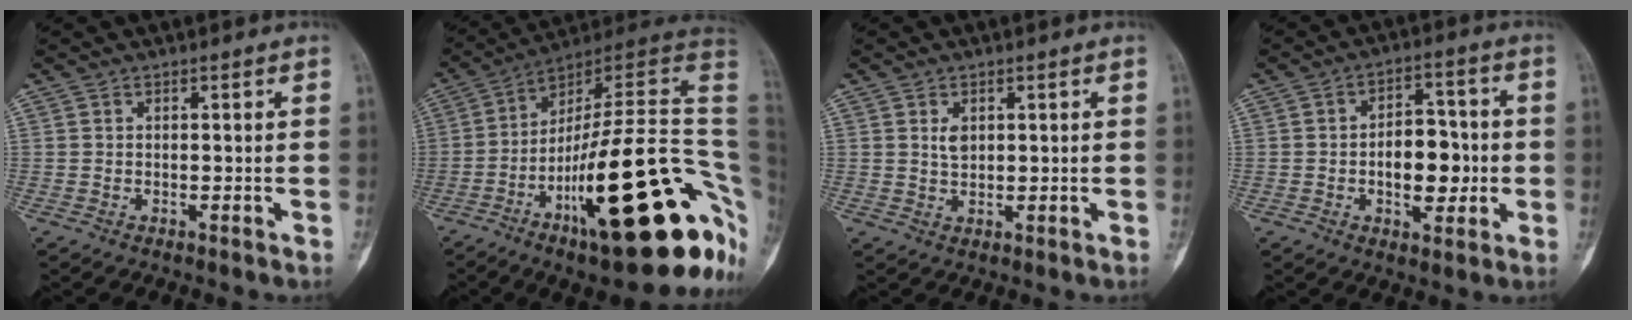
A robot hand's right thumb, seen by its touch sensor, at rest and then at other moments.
{"total": 33.0, "force": [-8.7, 8.7, 30.7], "torque": [-0.355, 0.063, -0.130]}
{"total": 2.5, "force": [0.8, 1.7, 1.7], "torque": [-0.023, -0.005, 0.017]}
{"total": 10.3, "force": [-1.2, 6.2, 8.2], "torque": [-0.087, 0.020, -0.018]}